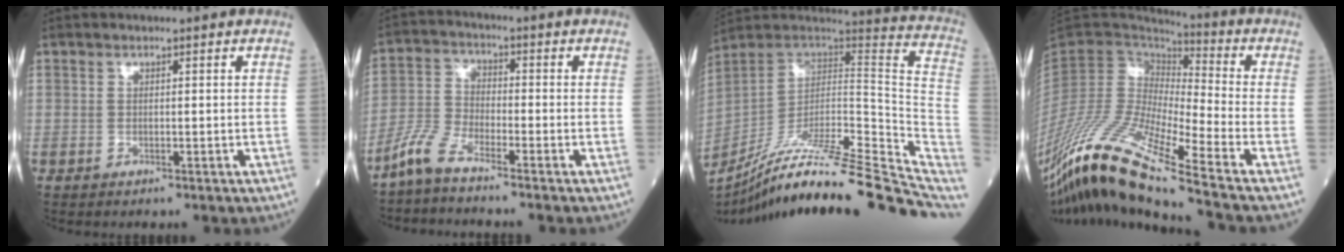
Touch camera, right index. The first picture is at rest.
{"total": 5.2, "force": [-4.5, 0.8, 2.4], "torque": [-0.058, -0.011, -0.104]}
{"total": 29.8, "force": [-24.4, 1.8, 16.9], "torque": [-0.155, -0.009, -0.366]}
{"total": 20.1, "force": [-14.2, 0.1, 14.2], "torque": [-0.303, -0.035, -0.274]}